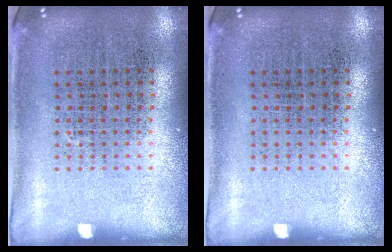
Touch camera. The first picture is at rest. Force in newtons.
{"total": 0.0}